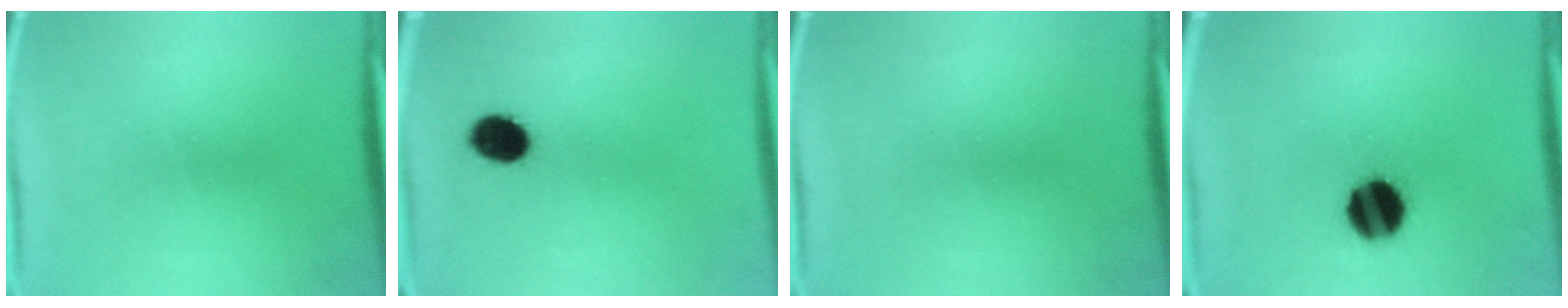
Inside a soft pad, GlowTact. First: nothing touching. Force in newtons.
{"total": 6.2}
{"total": 0.0}
{"total": 12.2}